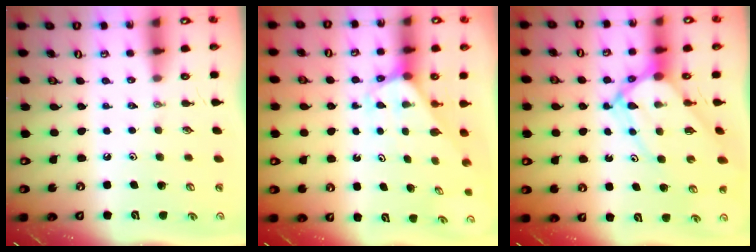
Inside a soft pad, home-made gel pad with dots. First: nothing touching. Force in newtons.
{"total": 2.4, "press": 2.4, "slide": 0.2}
{"total": 10.4, "press": 10.4, "slide": 1.0}